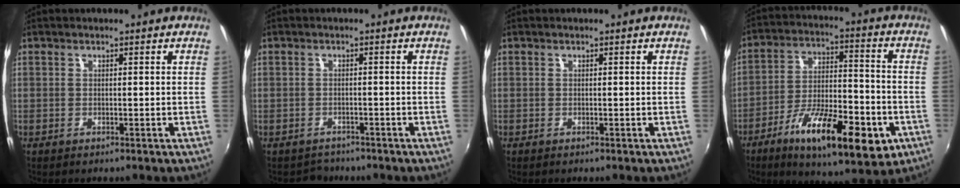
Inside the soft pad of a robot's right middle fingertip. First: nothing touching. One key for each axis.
{"total": 2.5, "fx": -2.0, "fy": 1.4, "fz": -0.5, "tx": 0.000, "ty": 0.006, "tz": -0.033}
{"total": 0.0}
{"total": 19.8, "fx": -9.7, "fy": 6.4, "fz": 16.0, "tx": -0.278, "ty": -0.026, "tz": -0.147}